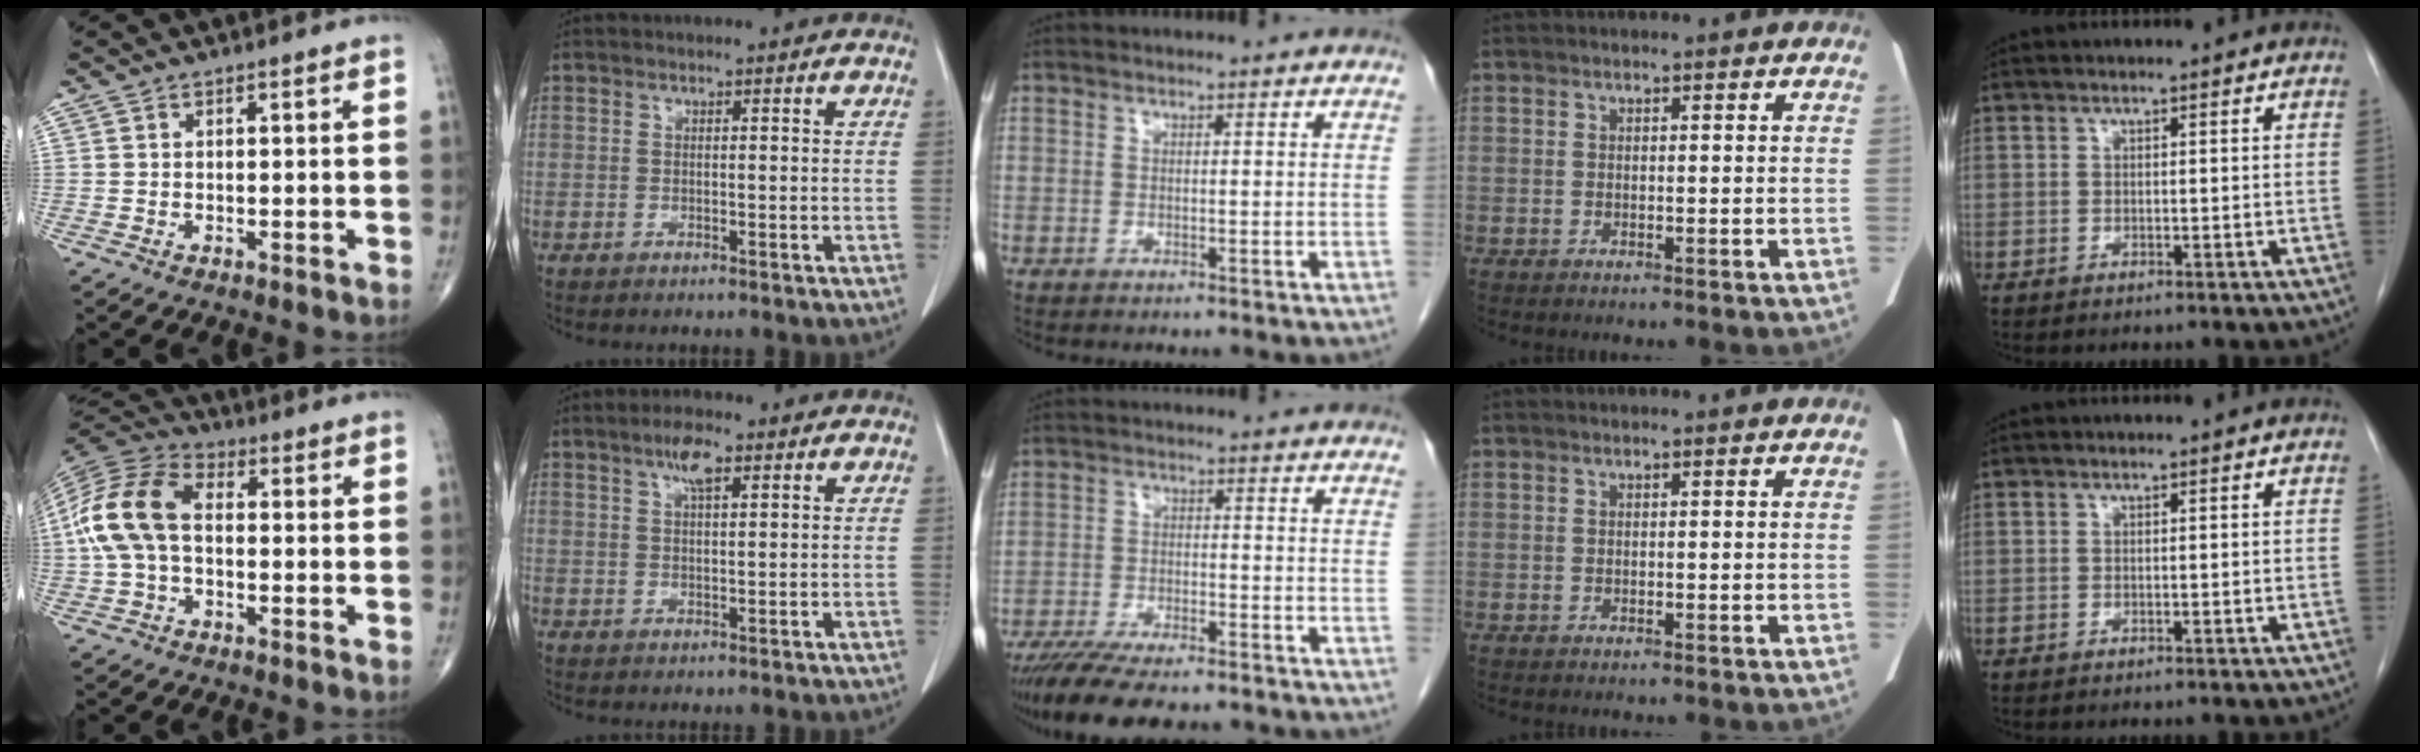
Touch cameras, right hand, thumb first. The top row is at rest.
{"thumb": {"total": 13.3, "force": [0.0, 8.2, 10.4], "torque": [-0.220, 0.034, -0.010]}, "index": {"total": 4.0, "force": [2.2, 1.0, 3.2], "torque": [-0.065, 0.006, 0.041]}, "middle": {"total": 13.2, "force": [-11.0, 2.8, 6.6], "torque": [-0.111, -0.017, -0.171]}}